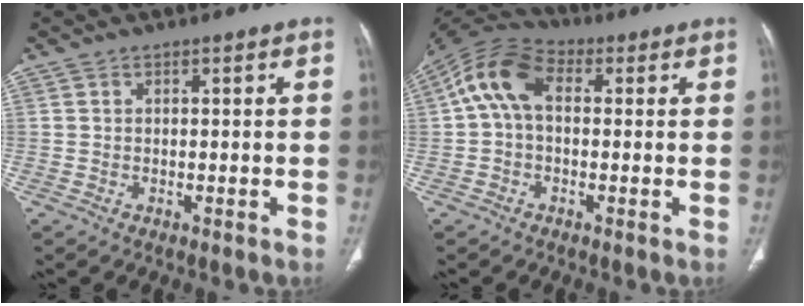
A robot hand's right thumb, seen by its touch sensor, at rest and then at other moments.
{"total": 10.4, "force": [1.3, 6.9, 7.7], "torque": [-0.144, 0.030, 0.010]}